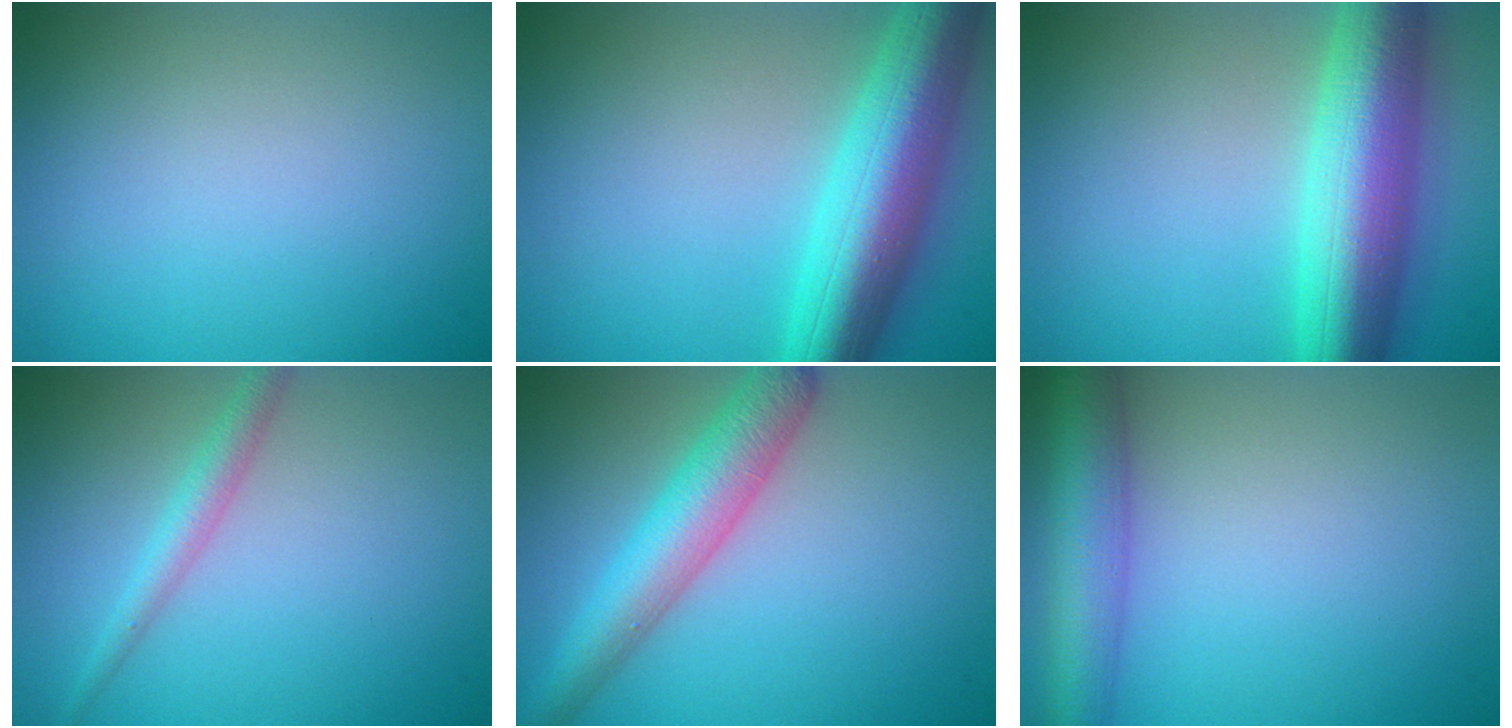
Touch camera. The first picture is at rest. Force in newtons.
{"total": 9.1, "press": 9.0, "slide": 0.5}
{"total": 9.5, "press": 9.5, "slide": 0.1}
{"total": 2.1, "press": 2.1, "slide": 0.1}
{"total": 5.7, "press": 5.7, "slide": 0.1}
{"total": 5.4, "press": 5.4, "slide": 0.3}